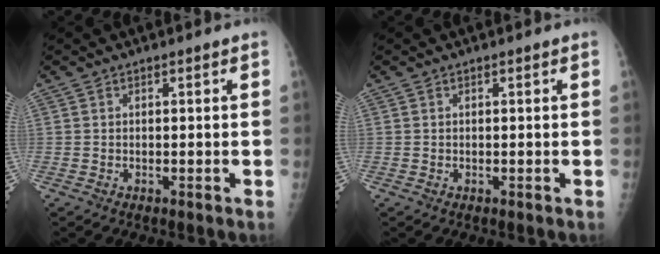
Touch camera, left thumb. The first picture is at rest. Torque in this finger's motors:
{"motor_torque": [-0.13, 0.06, 0.11, 0.11, 0.00]}